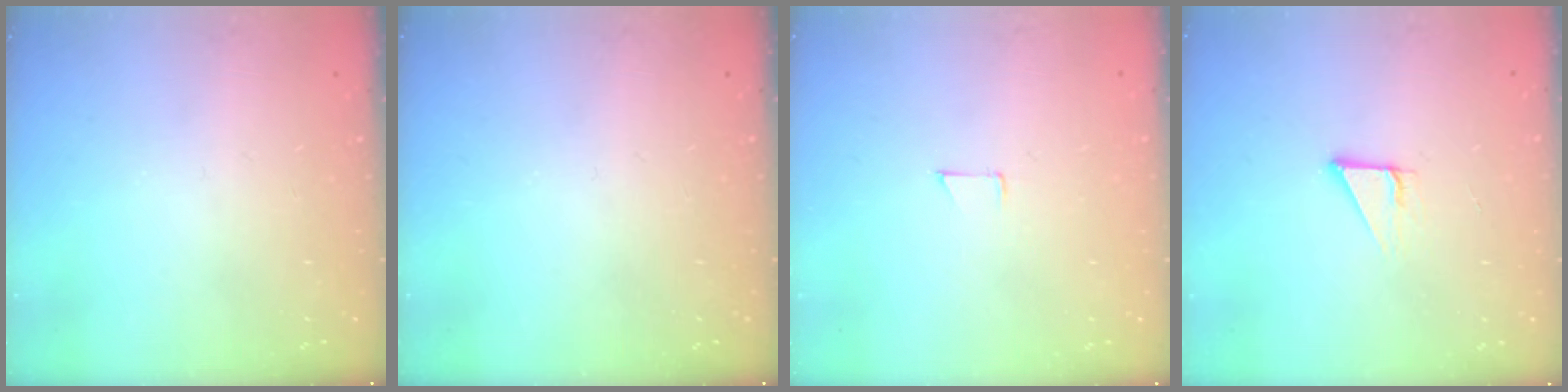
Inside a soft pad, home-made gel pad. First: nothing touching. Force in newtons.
{"total": 0.0}
{"total": 4.1, "press": 4.1, "slide": 0.3}
{"total": 2.9, "press": 2.9, "slide": 0.2}